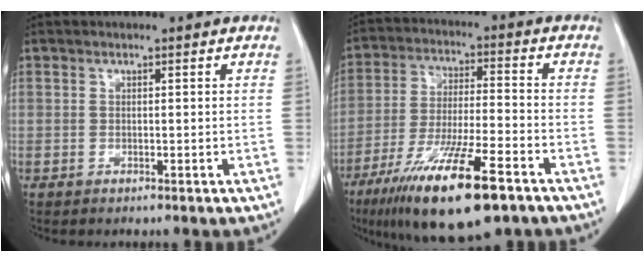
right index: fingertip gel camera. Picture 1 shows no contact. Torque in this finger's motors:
{"motor_torque": [1.68, -0.45, 1.02, 0.21]}